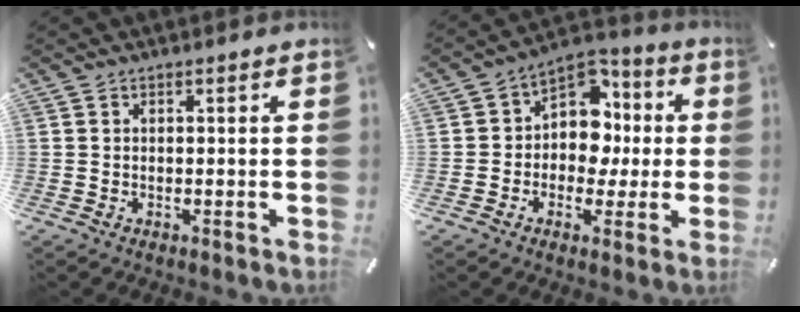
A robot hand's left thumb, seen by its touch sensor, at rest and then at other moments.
{"total": 10.8, "force": [0.2, 9.6, 5.1], "torque": [-0.074, -0.010, 0.007]}